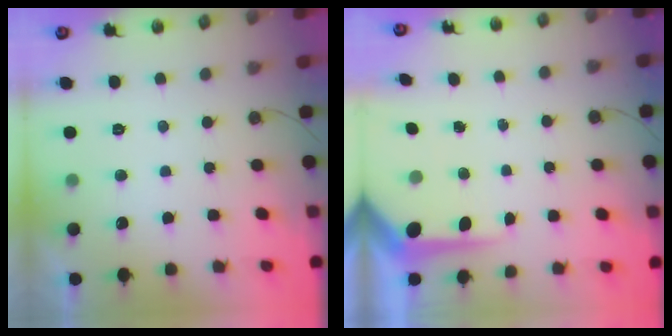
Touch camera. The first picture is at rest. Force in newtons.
{"total": 7.8, "press": 7.7, "slide": 0.8}